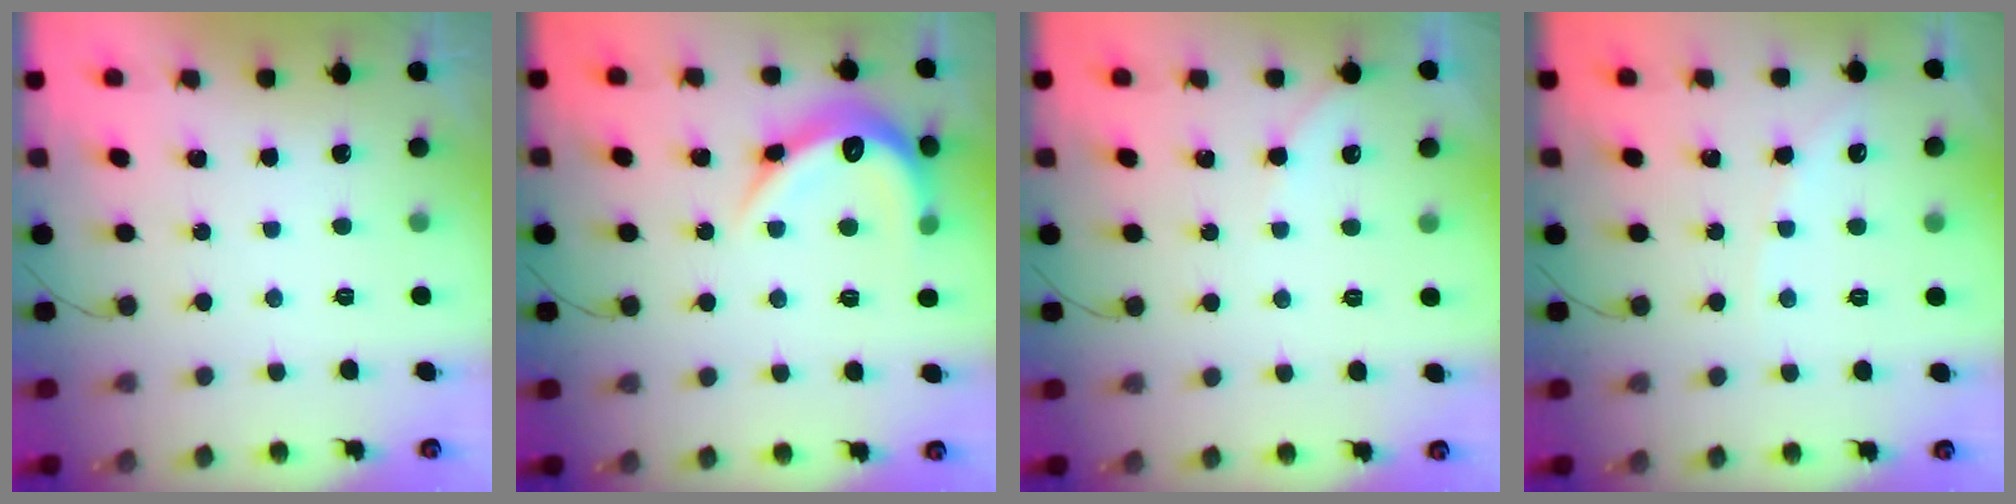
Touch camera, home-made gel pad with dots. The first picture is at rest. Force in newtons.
{"total": 14.4, "press": 14.4, "slide": 0.5}
{"total": 3.6, "press": 3.5, "slide": 0.4}
{"total": 3.2, "press": 3.1, "slide": 0.5}